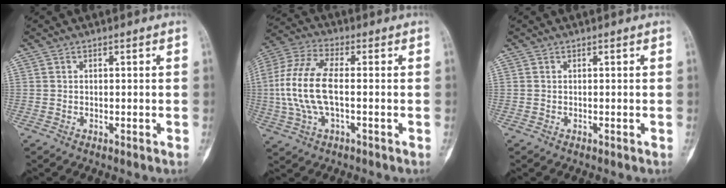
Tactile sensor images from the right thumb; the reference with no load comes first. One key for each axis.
{"total": 14.2, "fx": -0.6, "fy": 6.3, "fz": 12.7, "tx": -0.293, "ty": 0.022, "tz": -0.013}
{"total": 0.0}